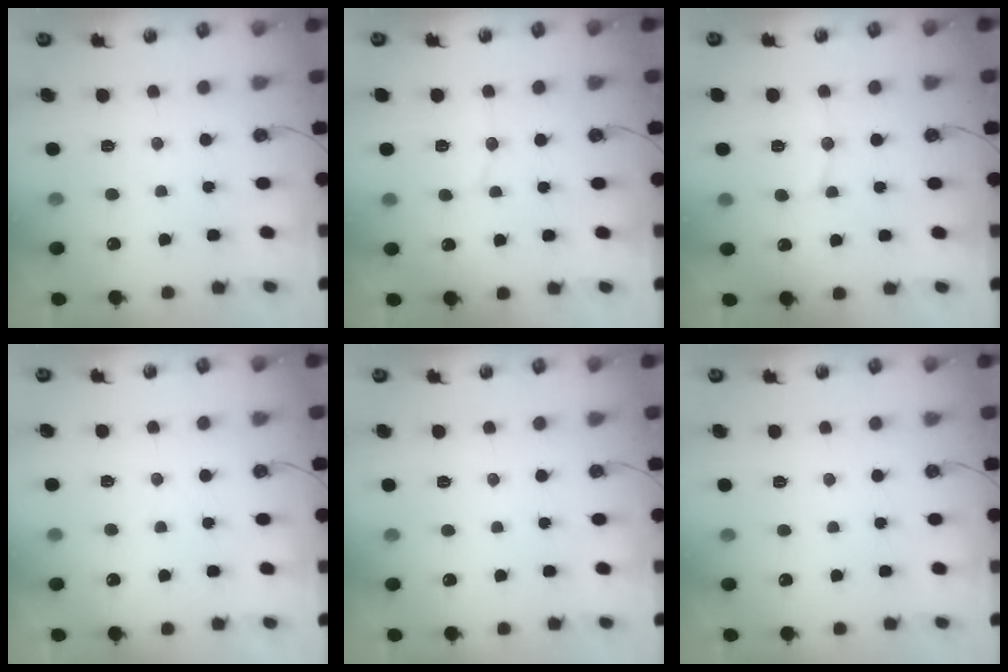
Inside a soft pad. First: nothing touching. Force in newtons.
{"total": 5.6, "press": 5.5, "slide": 0.6}
{"total": 6.8, "press": 6.8, "slide": 0.5}
{"total": 2.9, "press": 2.9, "slide": 0.2}
{"total": 0.0}
{"total": 0.0}